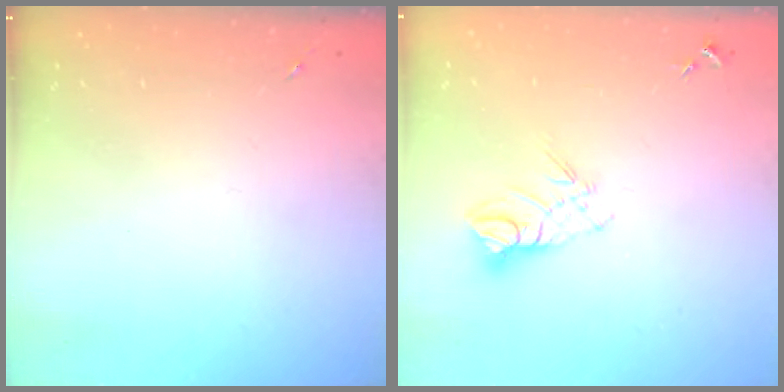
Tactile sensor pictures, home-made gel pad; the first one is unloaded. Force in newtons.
{"total": 8.8, "press": 8.7, "slide": 0.7}